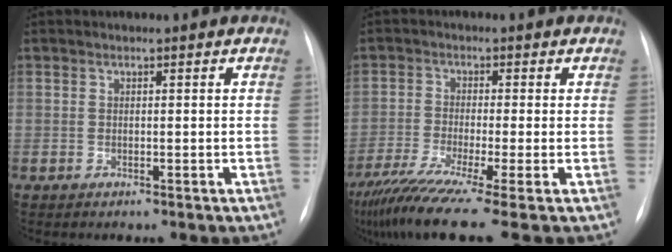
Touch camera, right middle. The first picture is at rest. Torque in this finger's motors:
{"motor_torque": [1.34, -0.80, 0.59, 0.19]}